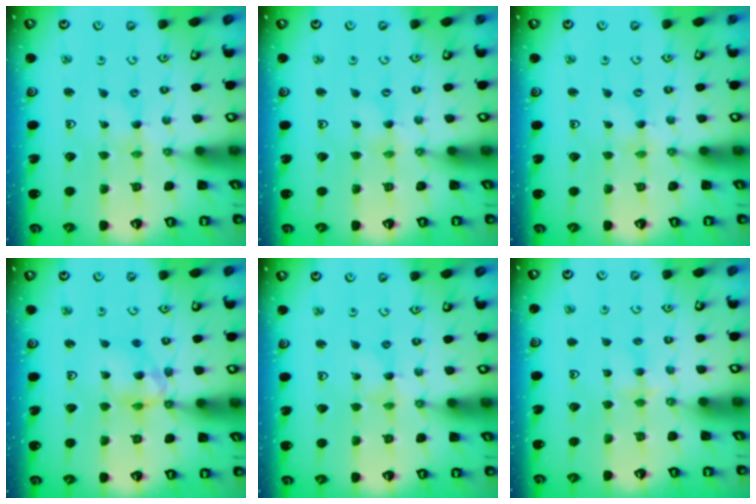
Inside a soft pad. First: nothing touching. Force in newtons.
{"total": 0.0}
{"total": 0.0}
{"total": 11.5, "press": 11.5, "slide": 1.0}
{"total": 0.0}
{"total": 2.9, "press": 2.9, "slide": 0.5}